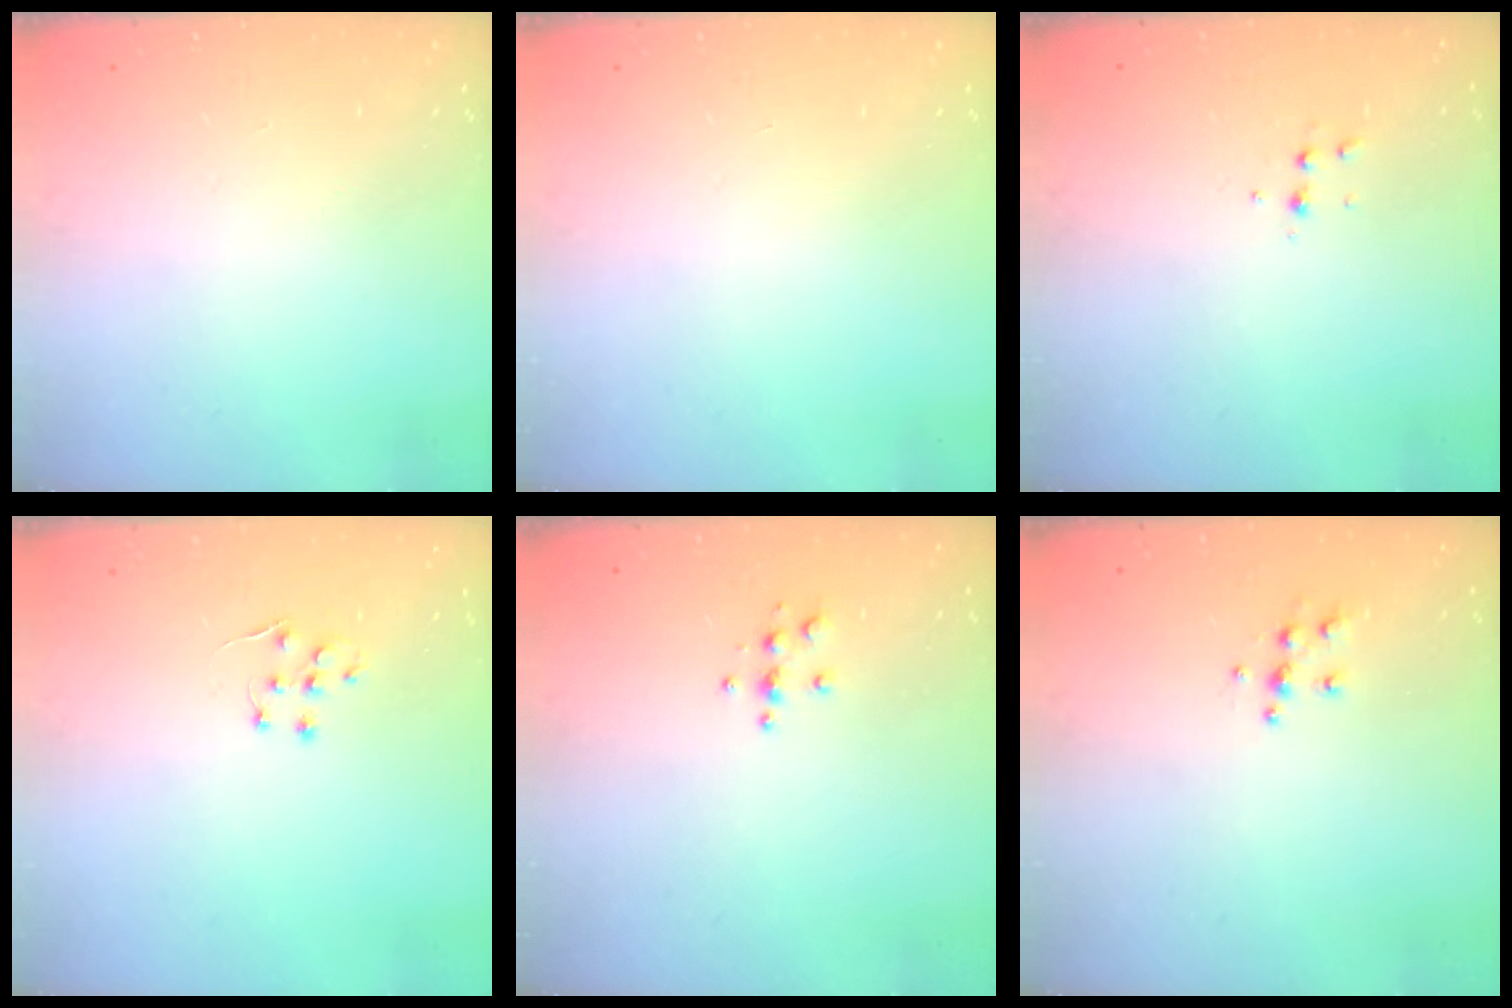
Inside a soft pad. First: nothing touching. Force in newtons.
{"total": 0.0}
{"total": 4.1, "press": 4.0, "slide": 1.1}
{"total": 5.1, "press": 5.1, "slide": 0.7}
{"total": 4.0, "press": 3.9, "slide": 0.4}
{"total": 5.7, "press": 5.7, "slide": 0.6}